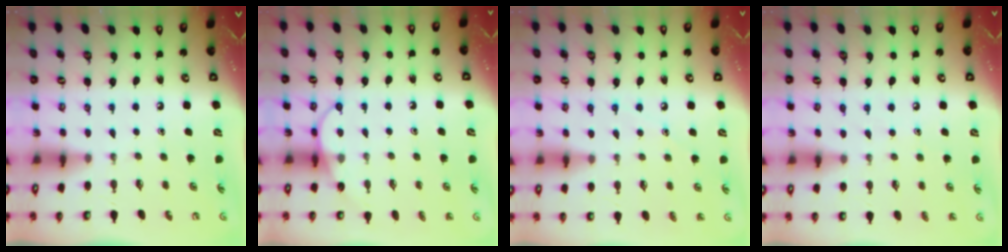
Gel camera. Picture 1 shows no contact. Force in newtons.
{"total": 8.5, "press": 8.4, "slide": 0.5}
{"total": 5.8, "press": 5.8, "slide": 0.7}
{"total": 5.8, "press": 5.8, "slide": 0.6}